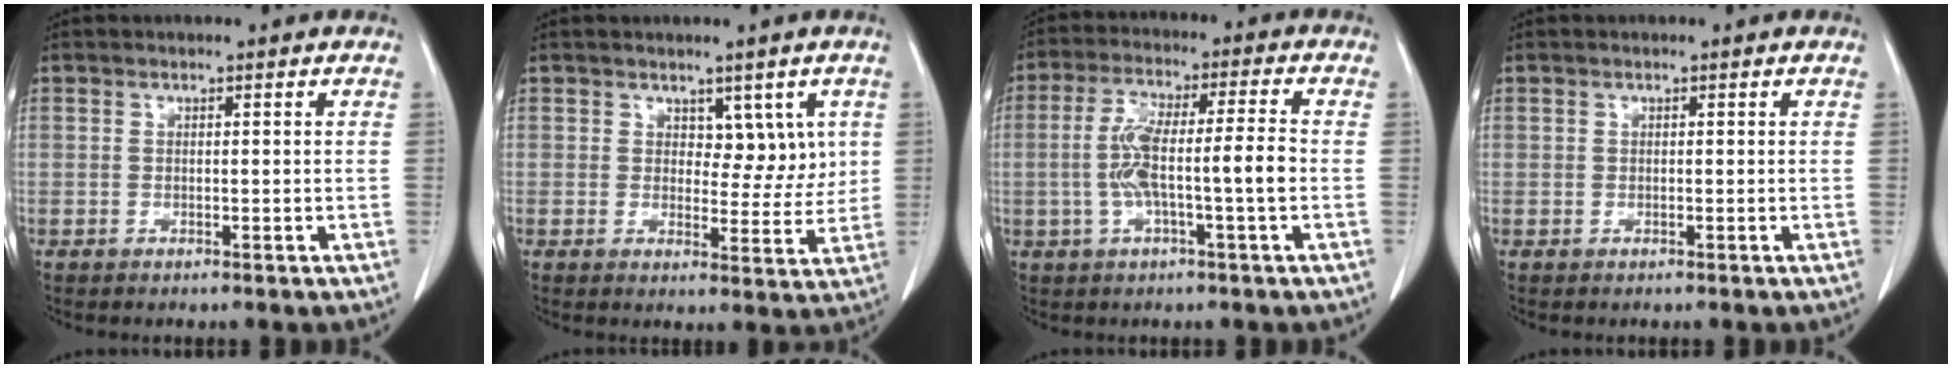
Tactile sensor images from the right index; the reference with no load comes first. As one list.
[{"total": 5.0, "force": [2.0, 3.0, 3.5], "torque": [-0.029, -0.001, 0.030]}, {"total": 9.4, "force": [-1.4, 0.8, 9.2], "torque": [-0.179, 0.019, -0.028]}, {"total": 0.0}]